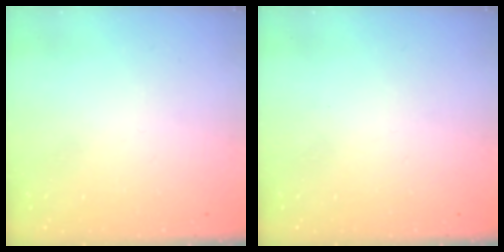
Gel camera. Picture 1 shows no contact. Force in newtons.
{"total": 0.0}